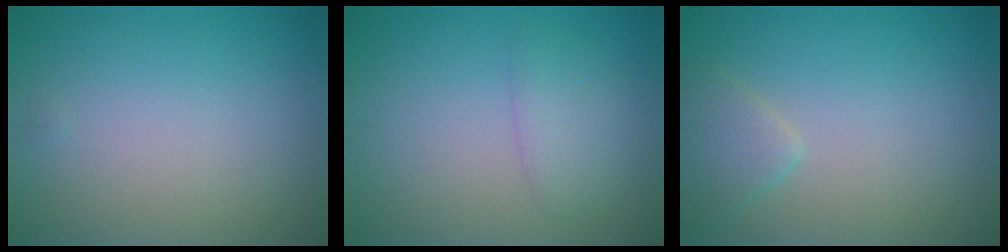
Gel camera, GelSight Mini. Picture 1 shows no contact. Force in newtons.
{"total": 2.2, "press": 2.2, "slide": 0.2}
{"total": 2.1, "press": 2.1, "slide": 0.1}